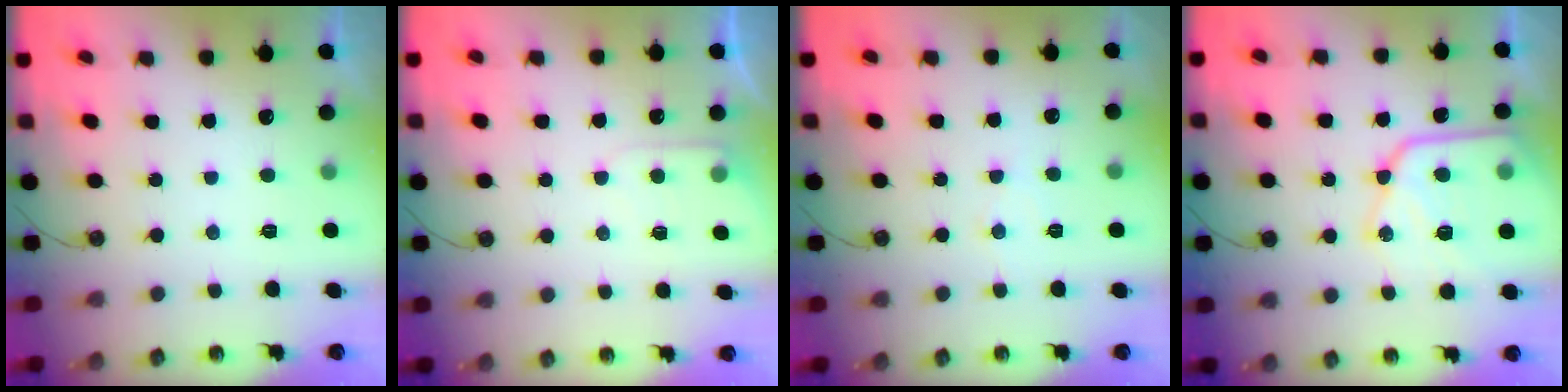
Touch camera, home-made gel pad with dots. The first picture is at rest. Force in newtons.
{"total": 5.2, "press": 5.1, "slide": 0.8}
{"total": 4.9, "press": 4.8, "slide": 0.7}
{"total": 17.0, "press": 16.9, "slide": 1.6}